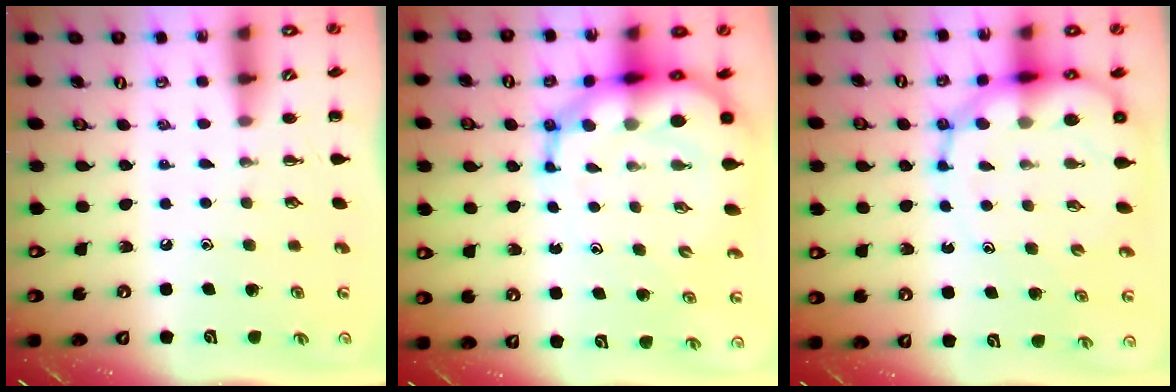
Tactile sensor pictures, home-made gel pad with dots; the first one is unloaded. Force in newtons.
{"total": 14.3, "press": 13.8, "slide": 3.9}
{"total": 15.1, "press": 14.7, "slide": 3.7}